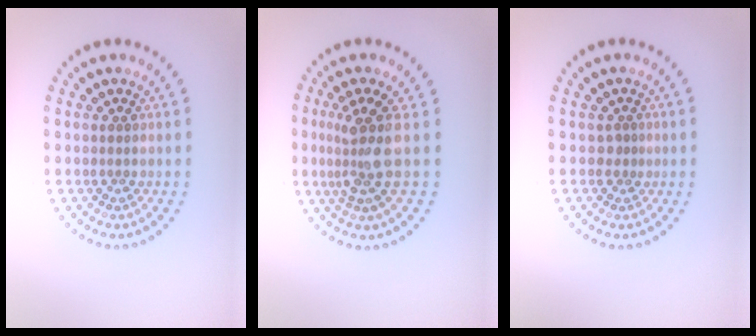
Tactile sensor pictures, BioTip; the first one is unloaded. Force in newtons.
{"total": 3.7, "press": 2.8, "slide": 2.4}
{"total": 0.8, "press": 0.4, "slide": 0.7}